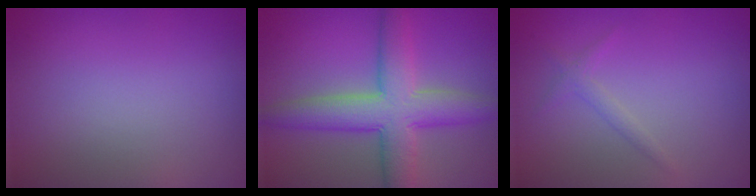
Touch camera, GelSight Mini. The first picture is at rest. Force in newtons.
{"total": 7.3, "press": 7.3, "slide": 0.3}
{"total": 1.1, "press": 1.1, "slide": 0.0}